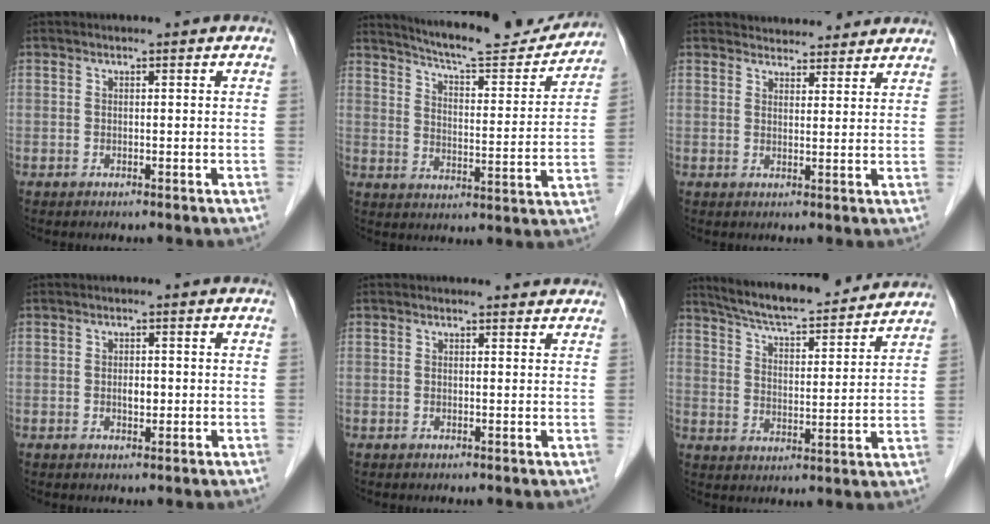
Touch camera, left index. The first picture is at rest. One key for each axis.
{"total": 16.4, "fx": 15.6, "fy": 1.8, "fz": 4.9, "tx": -0.076, "ty": -0.032, "tz": 0.211}
{"total": 7.9, "fx": 7.5, "fy": 2.4, "fz": 1.3, "tx": 0.001, "ty": 0.013, "tz": 0.081}
{"total": 1.6, "fx": -0.5, "fy": 0.8, "fz": 1.3, "tx": -0.022, "ty": -0.004, "tz": -0.007}
{"total": 1.8, "fx": 1.7, "fy": 0.4, "fz": 0.1, "tx": -0.009, "ty": -0.003, "tz": 0.012}
{"total": 18.7, "fx": 17.1, "fy": 2.3, "fz": 7.1, "tx": -0.112, "ty": 0.009, "tz": 0.243}